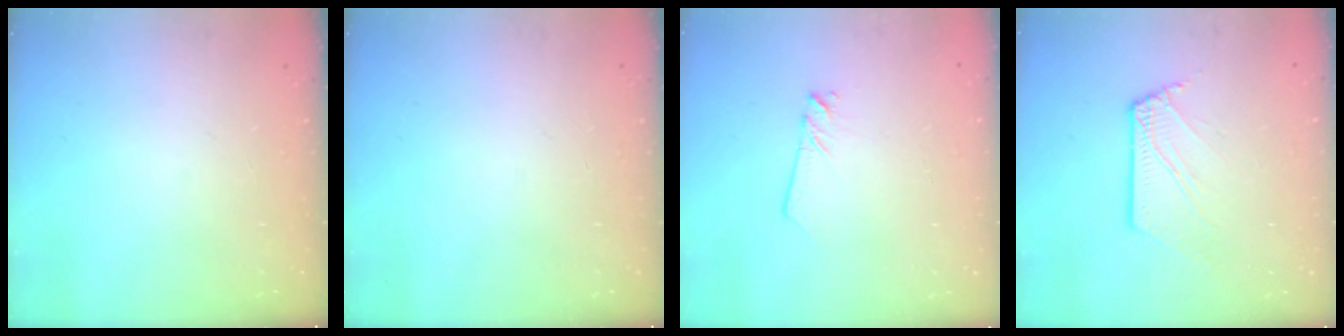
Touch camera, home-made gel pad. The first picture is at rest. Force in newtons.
{"total": 0.0}
{"total": 2.0, "press": 2.0, "slide": 0.1}
{"total": 3.3, "press": 3.2, "slide": 0.3}